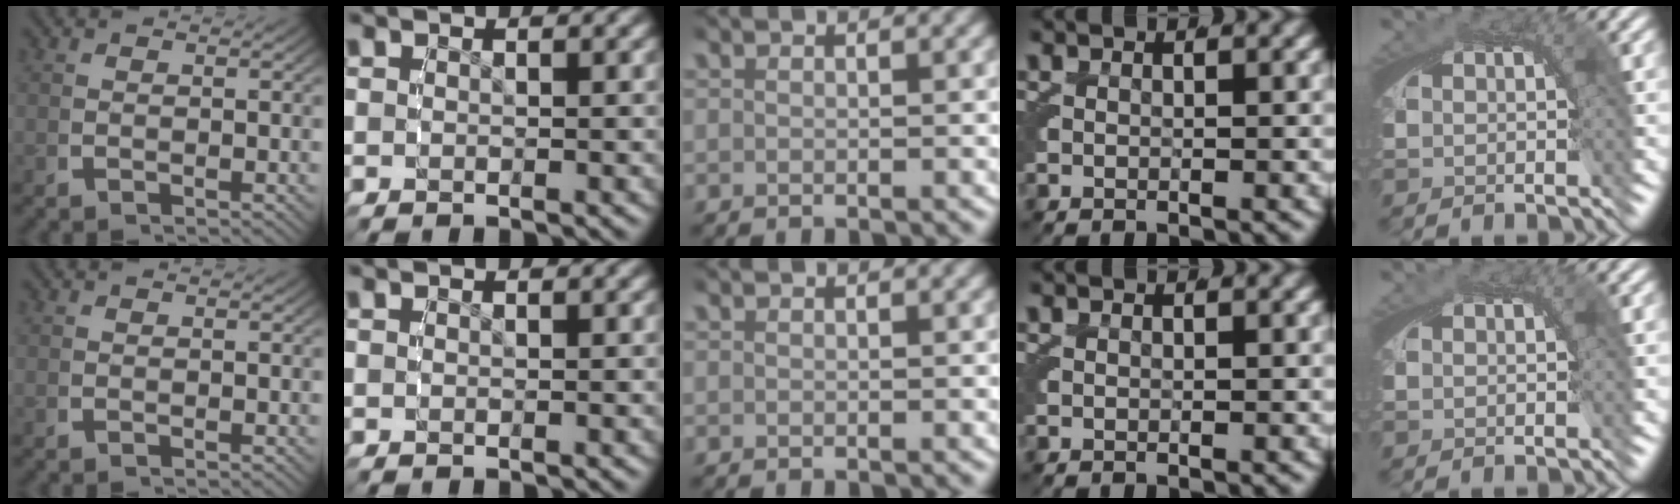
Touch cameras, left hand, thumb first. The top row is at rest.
{}